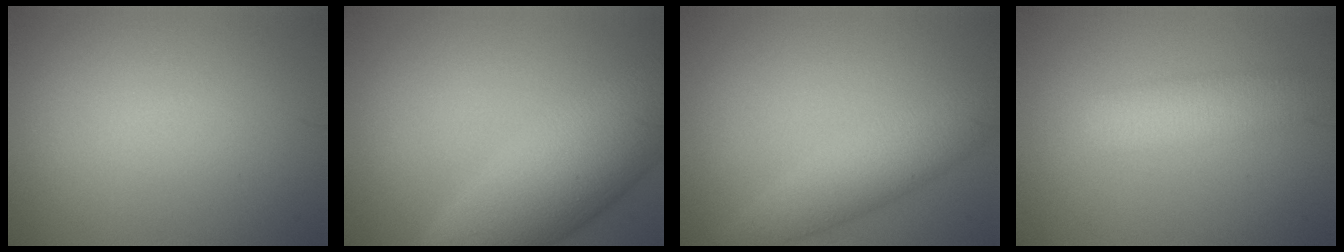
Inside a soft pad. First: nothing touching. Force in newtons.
{"total": 9.2, "press": 9.2, "slide": 0.3}
{"total": 4.3, "press": 4.3, "slide": 0.1}
{"total": 3.5, "press": 3.5, "slide": 0.1}